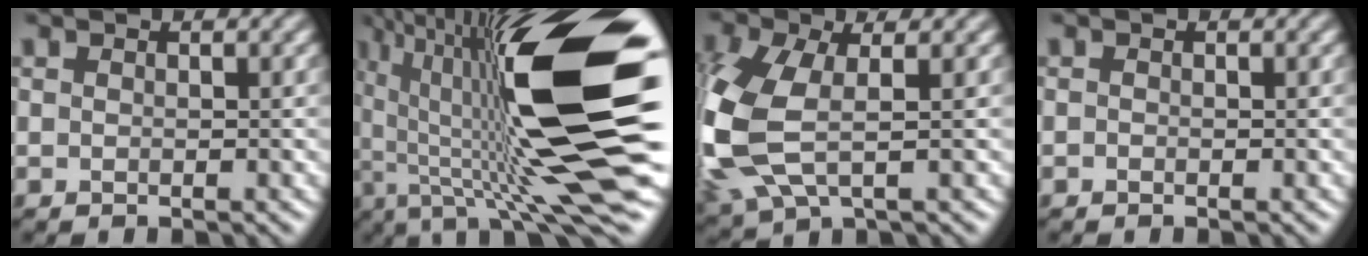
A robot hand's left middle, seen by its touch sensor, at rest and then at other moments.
{"total": 17.6, "force": [1.8, 3.3, 17.2], "torque": [-0.278, 0.020, 0.025]}
{"total": 9.1, "force": [-0.7, 5.1, 7.5], "torque": [-0.220, -0.014, -0.016]}
{"total": 0.0}